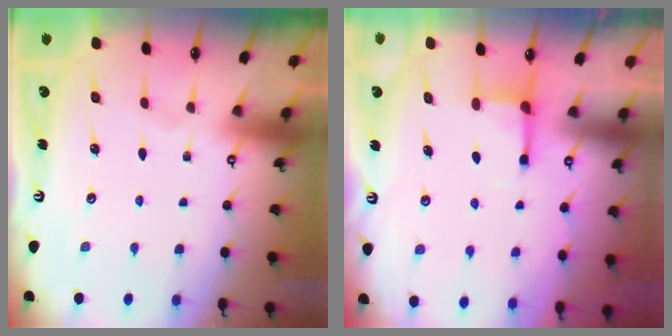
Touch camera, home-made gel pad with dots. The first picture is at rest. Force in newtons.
{"total": 3.0, "press": 3.0, "slide": 0.4}